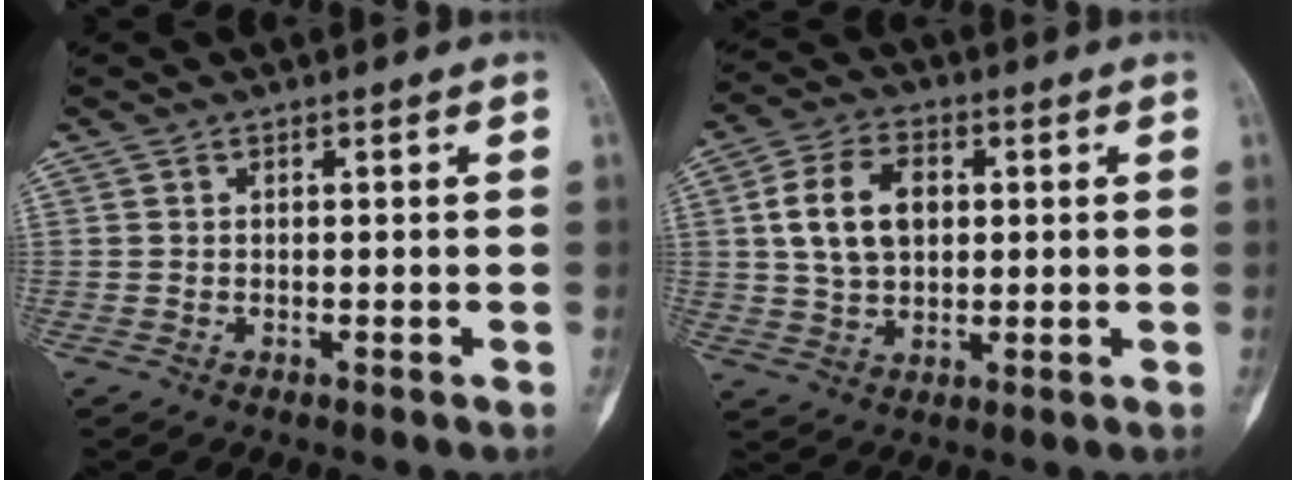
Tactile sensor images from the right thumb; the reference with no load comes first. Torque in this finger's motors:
{"motor_torque": [-0.70, 1.17, 0.38, -0.29, 0.09]}